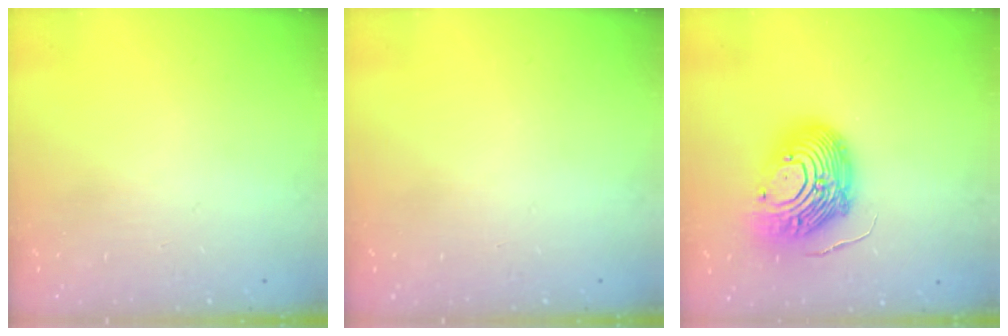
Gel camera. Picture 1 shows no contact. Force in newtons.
{"total": 0.0}
{"total": 18.0, "press": 17.9, "slide": 1.9}